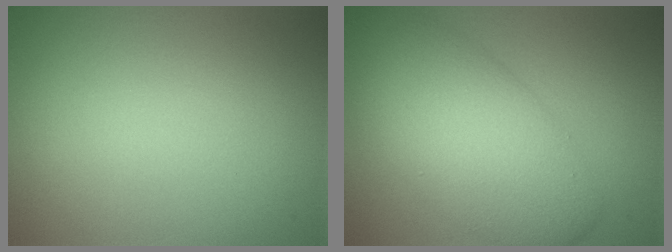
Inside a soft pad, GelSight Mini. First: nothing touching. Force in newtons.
{"total": 7.8, "press": 7.8, "slide": 0.0}